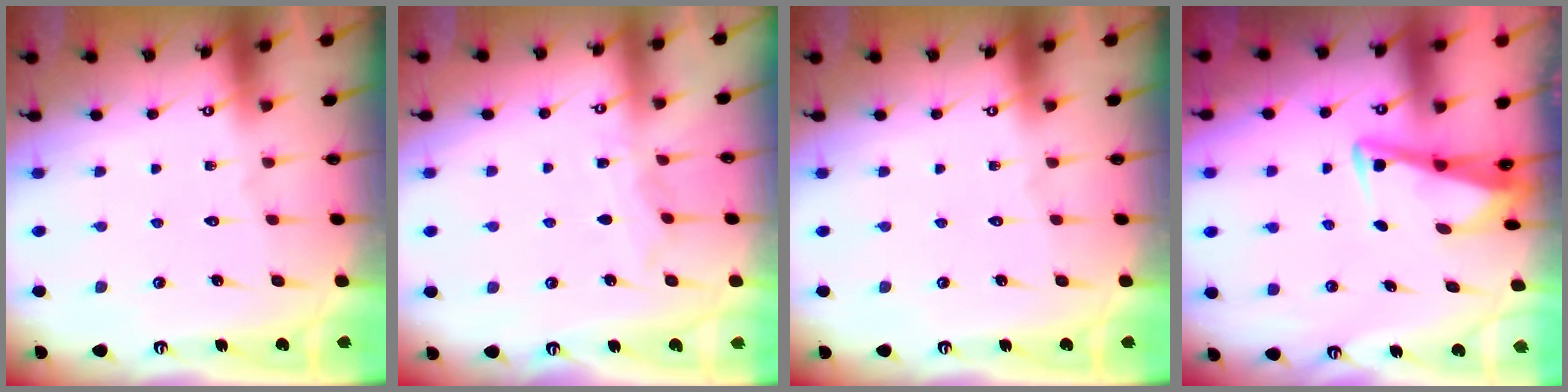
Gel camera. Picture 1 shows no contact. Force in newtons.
{"total": 4.7, "press": 4.7, "slide": 0.6}
{"total": 0.0}
{"total": 3.4, "press": 3.4, "slide": 0.3}